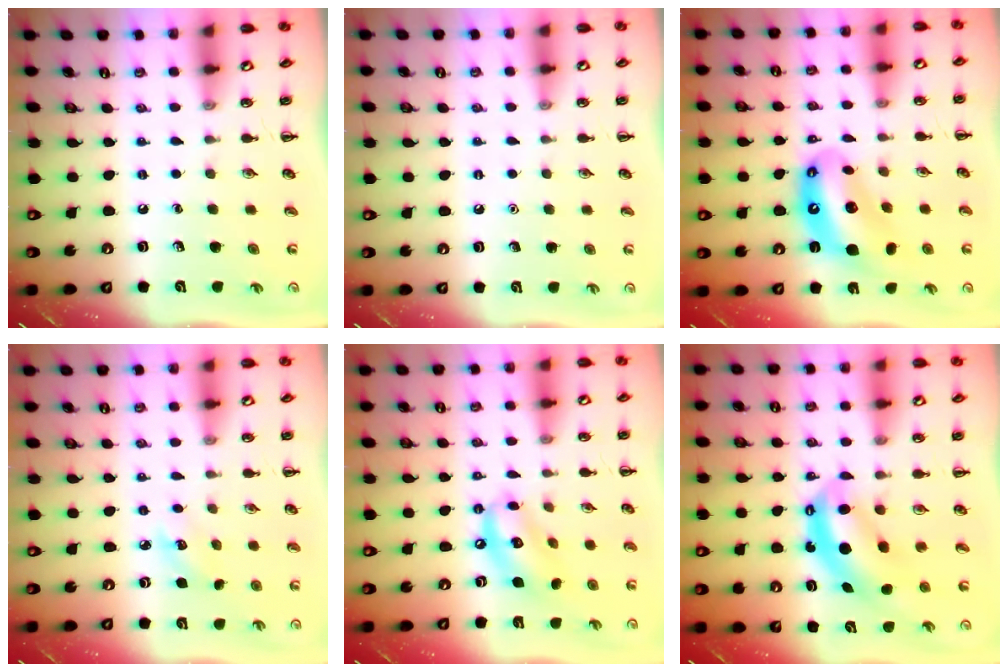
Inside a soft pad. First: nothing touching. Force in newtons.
{"total": 1.6, "press": 1.6, "slide": 0.1}
{"total": 12.1, "press": 11.7, "slide": 3.1}
{"total": 4.7, "press": 4.5, "slide": 1.3}
{"total": 11.4, "press": 11.2, "slide": 1.8}
{"total": 6.8, "press": 6.6, "slide": 1.7}